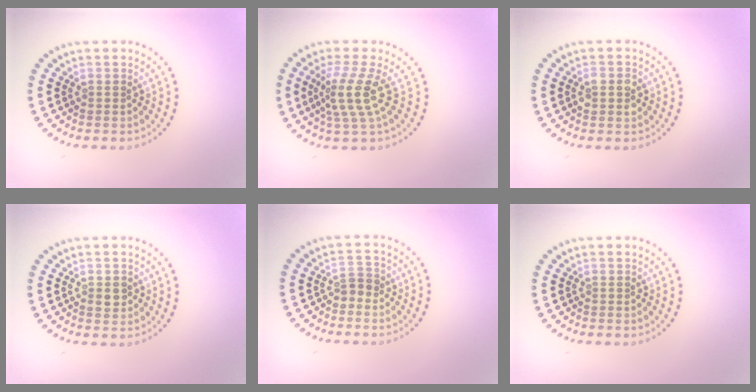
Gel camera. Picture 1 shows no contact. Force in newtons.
{"total": 3.8, "press": 2.9, "slide": 2.5}
{"total": 2.2, "press": 2.1, "slide": 0.1}
{"total": 1.4, "press": 1.4, "slide": 0.1}
{"total": 1.2, "press": 1.0, "slide": 0.5}
{"total": 0.0}